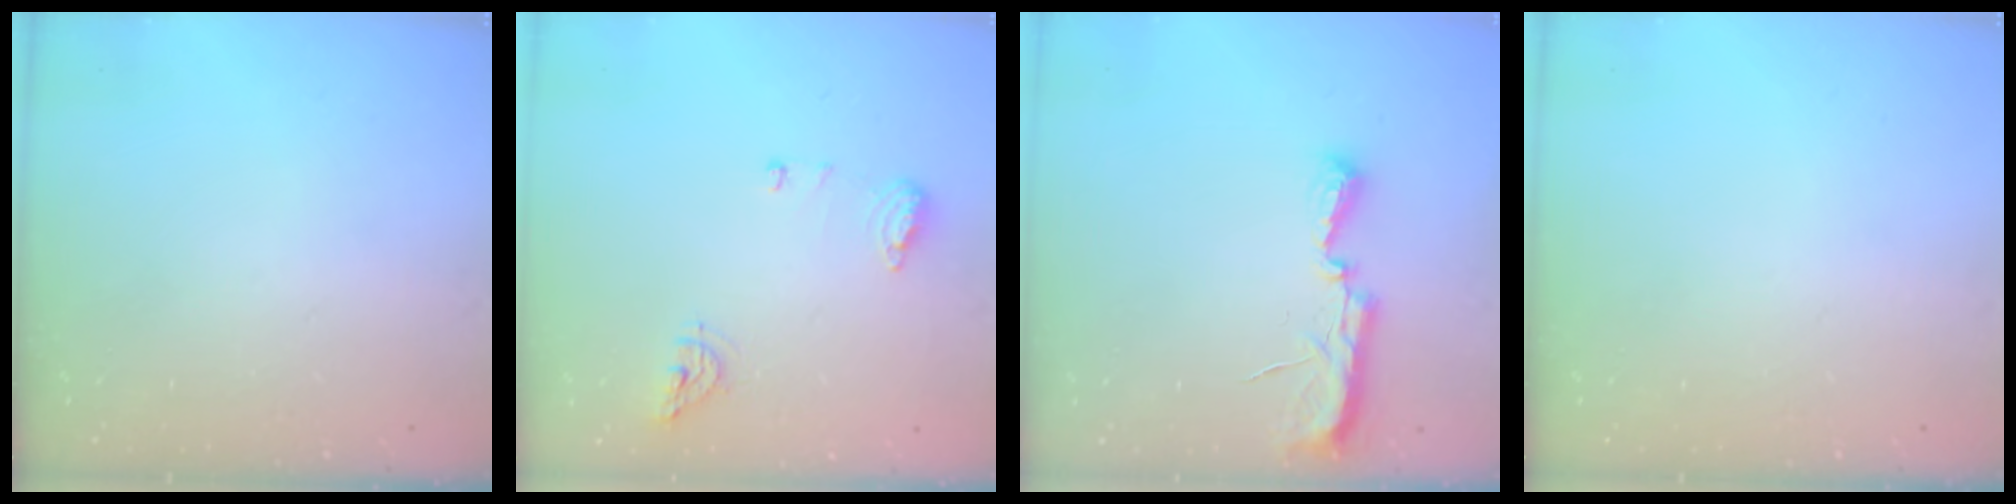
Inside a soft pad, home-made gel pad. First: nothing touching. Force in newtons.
{"total": 7.9, "press": 7.8, "slide": 1.5}
{"total": 7.2, "press": 7.2, "slide": 0.7}
{"total": 0.0}